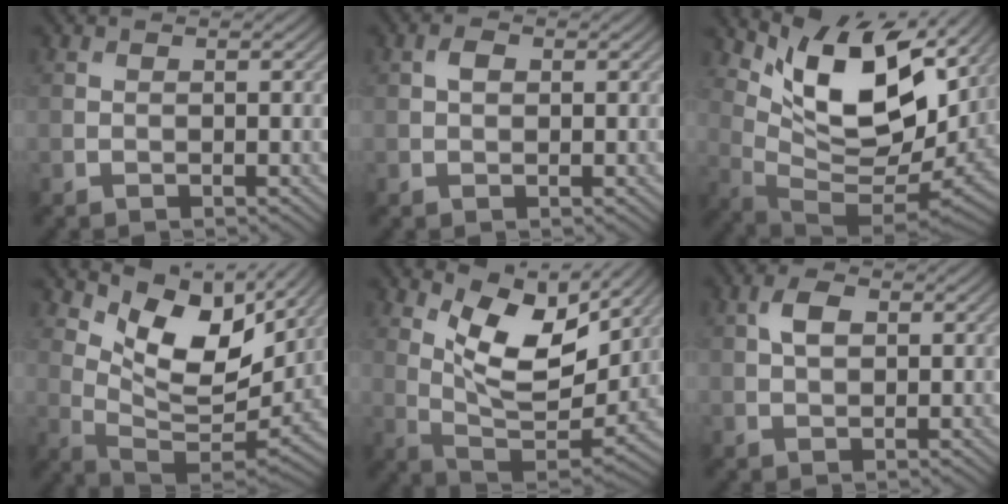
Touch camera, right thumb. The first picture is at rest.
{"total": 1.4, "force": [0.3, 1.0, 1.0], "torque": [-0.019, 0.003, 0.002]}
{"total": 13.1, "force": [6.8, 5.3, 10.0], "torque": [-0.186, -0.006, 0.138]}
{"total": 11.7, "force": [6.7, 5.3, 8.0], "torque": [-0.168, -0.007, 0.130]}
{"total": 11.4, "force": [6.0, 4.5, 8.5], "torque": [-0.175, -0.010, 0.114]}
{"total": 2.9, "force": [0.8, 1.7, 2.2], "torque": [-0.047, 0.005, 0.013]}